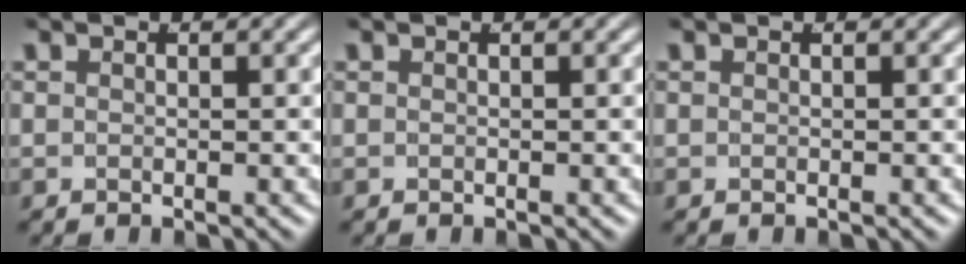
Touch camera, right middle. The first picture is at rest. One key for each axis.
{"total": 0.0}
{"total": 0.0}